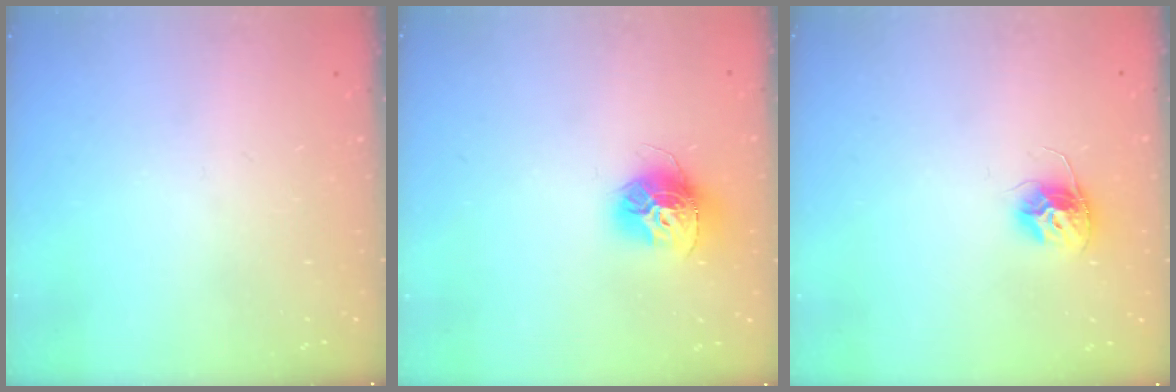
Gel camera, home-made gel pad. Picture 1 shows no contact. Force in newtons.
{"total": 13.2, "press": 13.1, "slide": 1.3}
{"total": 10.1, "press": 10.1, "slide": 0.7}